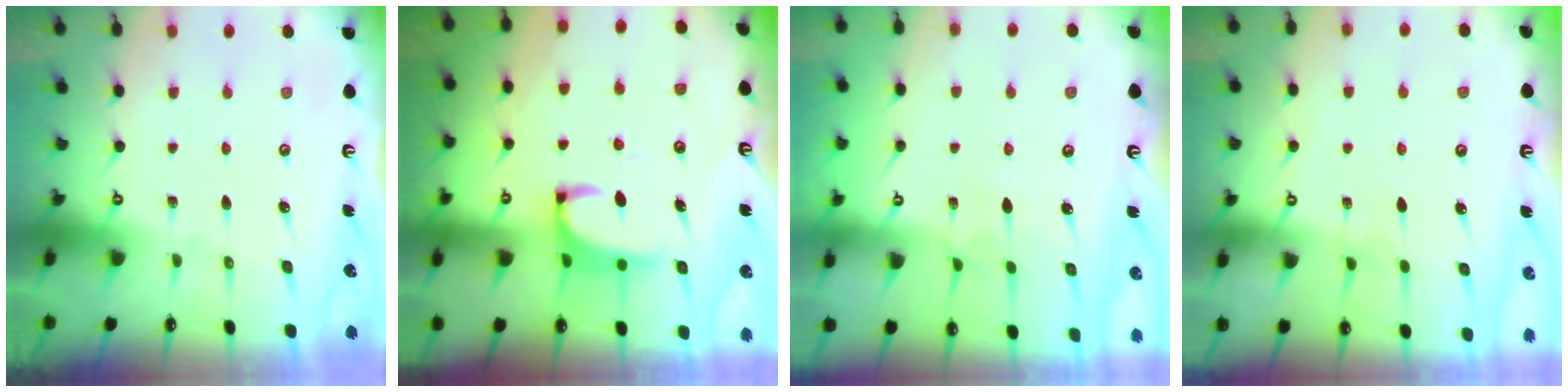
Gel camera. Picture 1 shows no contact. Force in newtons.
{"total": 2.1, "press": 1.8, "slide": 0.9}
{"total": 3.2, "press": 3.1, "slide": 0.6}
{"total": 2.3, "press": 2.3, "slide": 0.3}